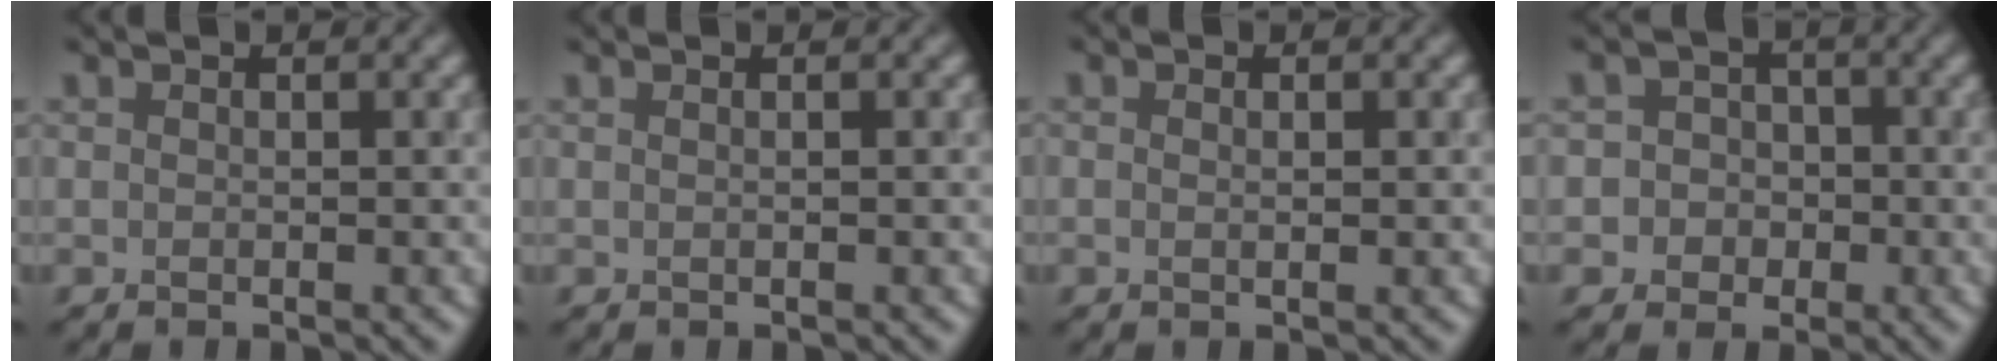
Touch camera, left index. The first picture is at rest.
{"total": 1.4, "force": [0.5, 0.8, 1.0], "torque": [0.003, 0.001, -0.017]}
{"total": 1.0, "force": [0.4, 0.4, 0.9], "torque": [-0.002, -0.004, -0.006]}
{"total": 3.4, "force": [-1.0, 3.2, 0.2], "torque": [0.032, 0.013, -0.033]}